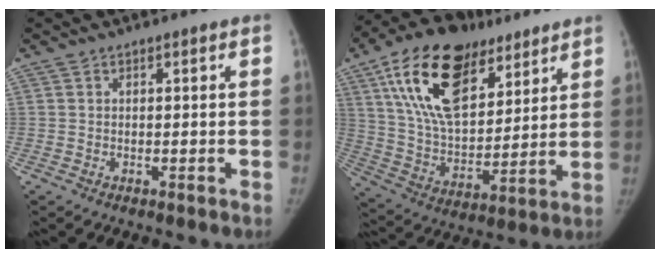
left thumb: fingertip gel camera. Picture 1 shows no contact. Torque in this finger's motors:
{"motor_torque": [0.83, 1.06, 2.15, -0.62, 0.70]}